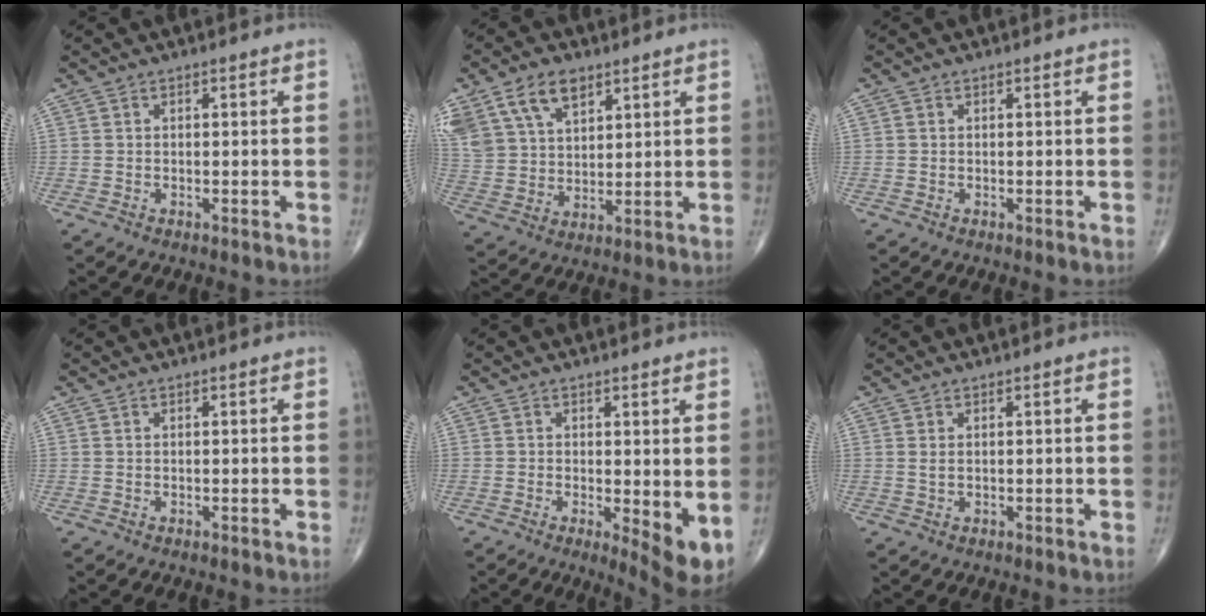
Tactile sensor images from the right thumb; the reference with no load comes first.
{"total": 15.4, "force": [8.6, 9.6, 8.4], "torque": [-0.170, -0.005, 0.171]}
{"total": 0.0}
{"total": 0.0}
{"total": 5.8, "force": [-0.2, 1.7, 5.5], "torque": [-0.076, -0.016, -0.003]}
{"total": 1.0, "force": [0.3, 0.5, 0.8], "torque": [-0.018, 0.002, 0.010]}